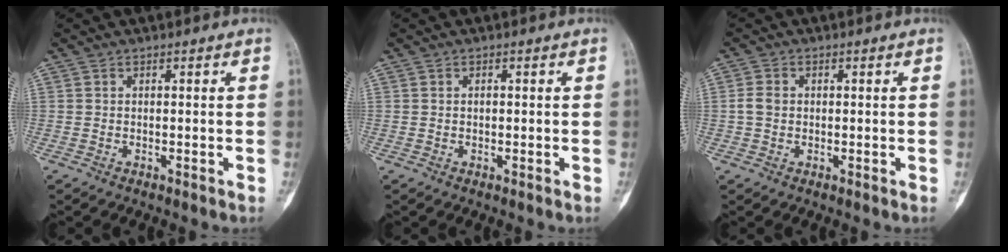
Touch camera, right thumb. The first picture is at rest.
{"total": 0.6, "force": [-0.1, 0.3, 0.5], "torque": [-0.007, 0.002, -0.002]}
{"total": 2.4, "force": [-0.1, 1.8, 1.6], "torque": [-0.032, 0.004, -0.006]}